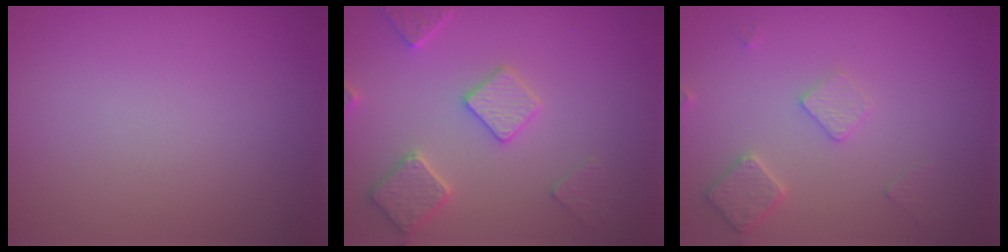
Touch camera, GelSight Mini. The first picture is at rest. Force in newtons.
{"total": 3.5, "press": 3.4, "slide": 0.9}
{"total": 2.5, "press": 2.4, "slide": 0.4}